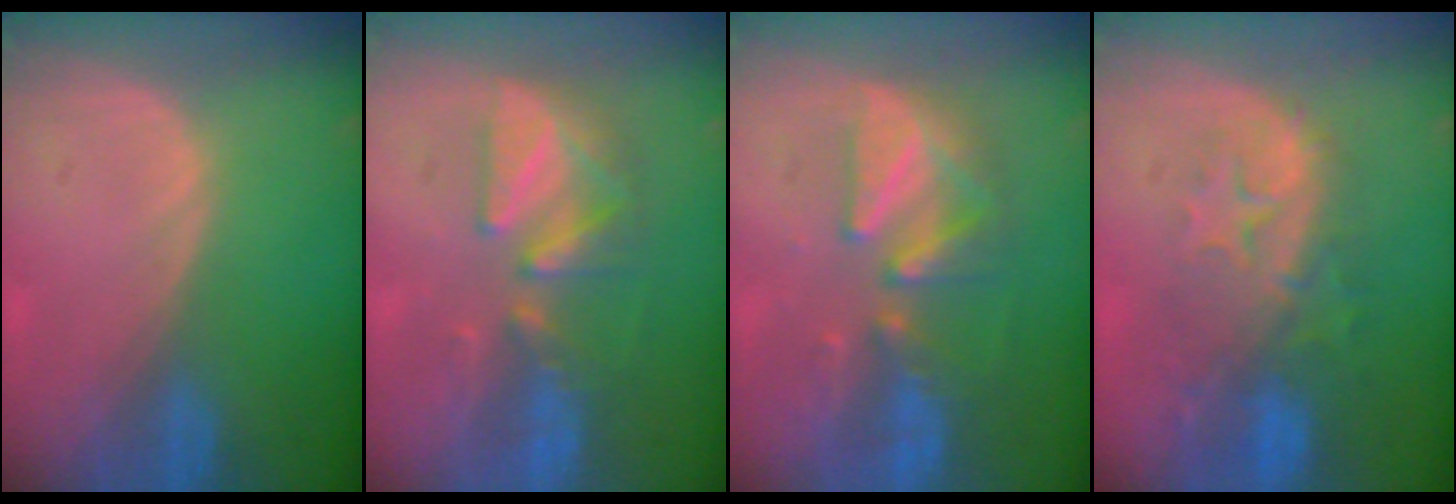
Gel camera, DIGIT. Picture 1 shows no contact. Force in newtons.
{"total": 7.6, "press": 7.3, "slide": 2.1}
{"total": 8.0, "press": 7.9, "slide": 1.5}
{"total": 10.1, "press": 8.7, "slide": 5.1}